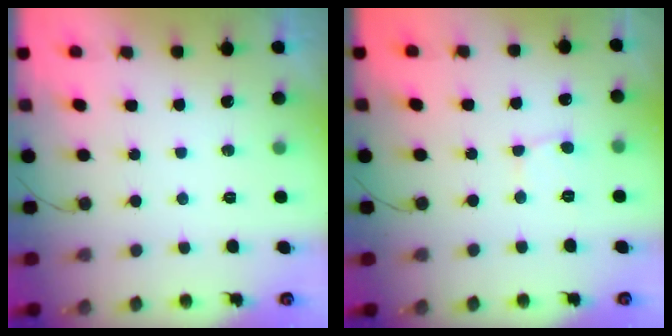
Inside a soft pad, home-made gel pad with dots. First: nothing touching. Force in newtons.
{"total": 2.7, "press": 2.7, "slide": 0.3}